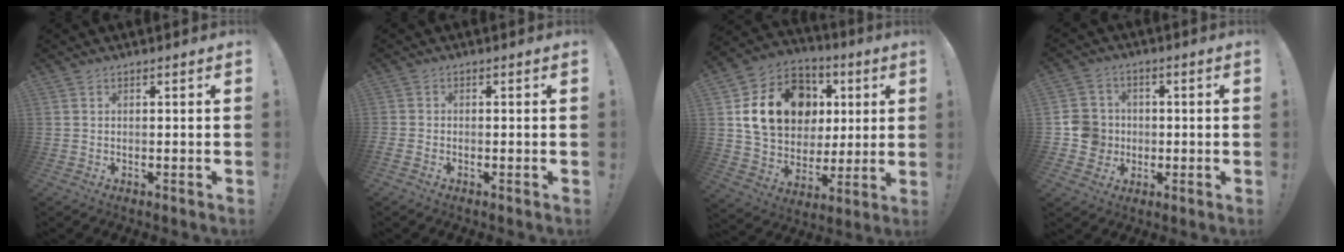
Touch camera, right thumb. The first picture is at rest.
{"total": 1.2, "force": [-0.9, 0.4, 0.7], "torque": [-0.010, 0.004, -0.016]}
{"total": 19.9, "force": [6.3, 15.2, 11.3], "torque": [-0.173, -0.011, 0.140]}
{"total": 8.8, "force": [-1.1, 8.4, 2.5], "torque": [-0.051, 0.016, -0.014]}